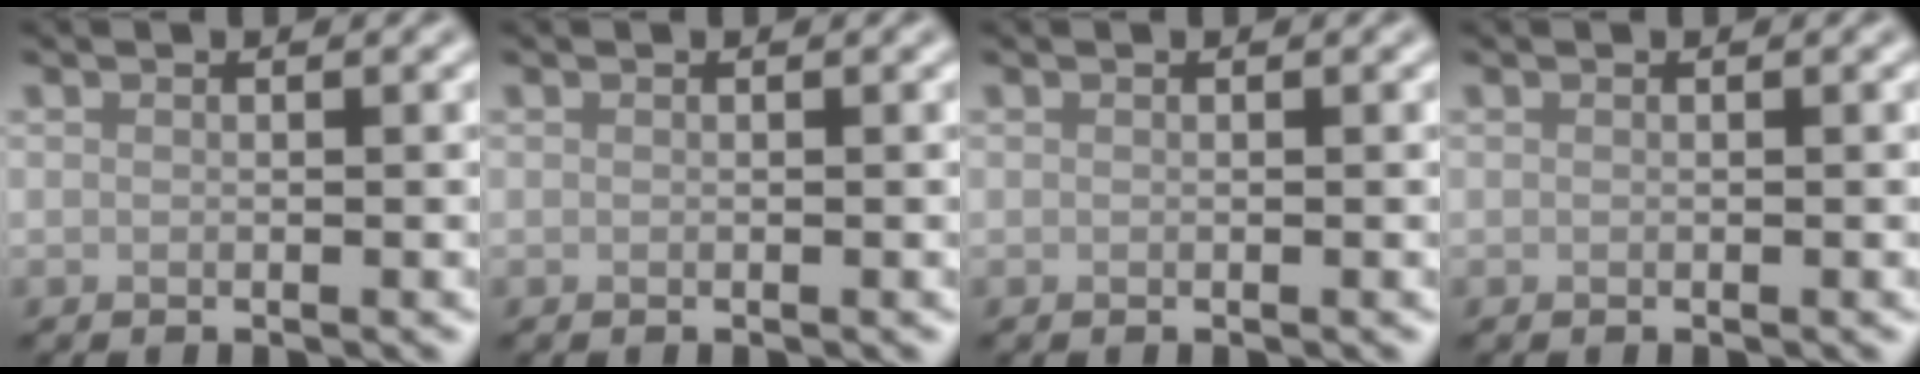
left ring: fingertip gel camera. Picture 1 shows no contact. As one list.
[{"total": 0.0}, {"total": 0.0}, {"total": 0.0}]